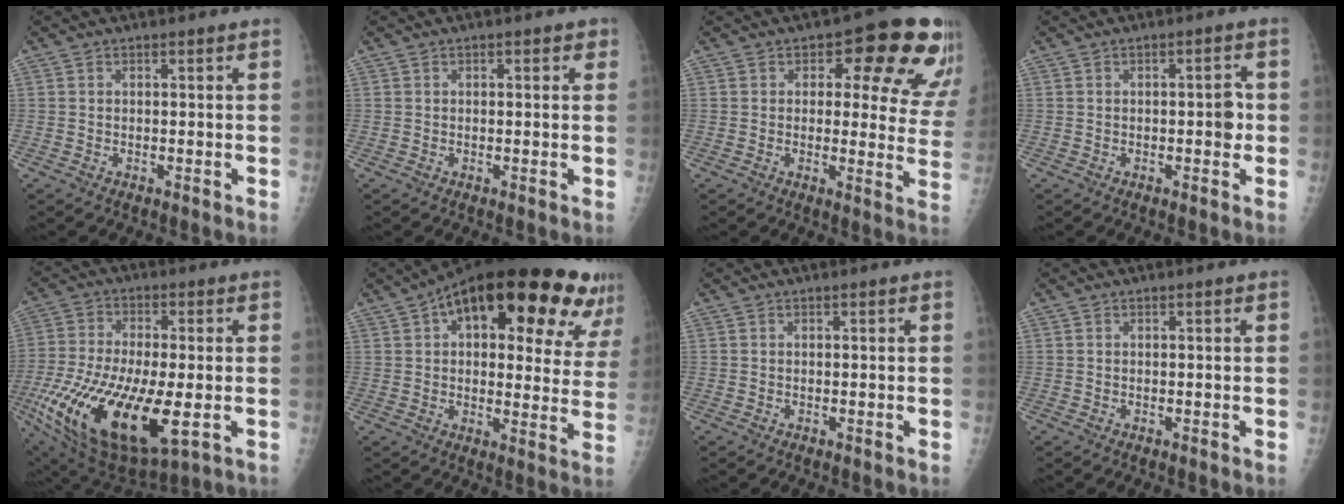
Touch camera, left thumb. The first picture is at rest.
{"total": 1.9, "force": [0.8, 0.9, 1.4], "torque": [-0.011, 0.001, 0.008]}
{"total": 14.3, "force": [6.9, 7.5, 10.0], "torque": [-0.057, -0.027, 0.065]}
{"total": 3.3, "force": [-0.3, 1.5, 2.9], "torque": [-0.027, 0.004, -0.008]}
{"total": 25.8, "force": [-7.5, 10.6, 22.3], "torque": [-0.485, -0.043, -0.115]}
{"total": 27.6, "force": [13.9, 11.3, 21.0], "torque": [-0.271, 0.014, 0.192]}
{"total": 0.0}
{"total": 0.0}